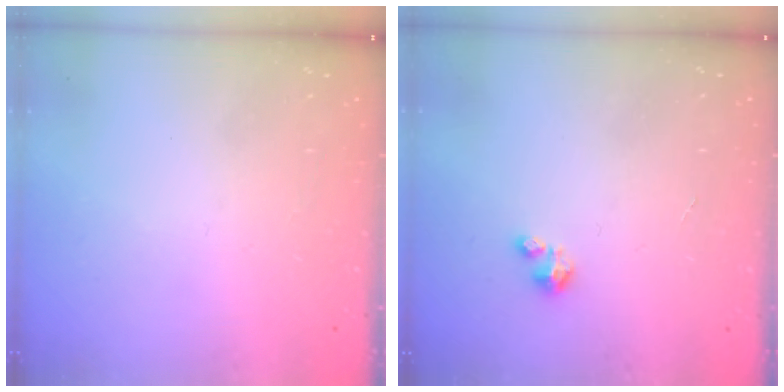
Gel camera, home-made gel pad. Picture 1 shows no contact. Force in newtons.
{"total": 1.2, "press": 1.2, "slide": 0.2}